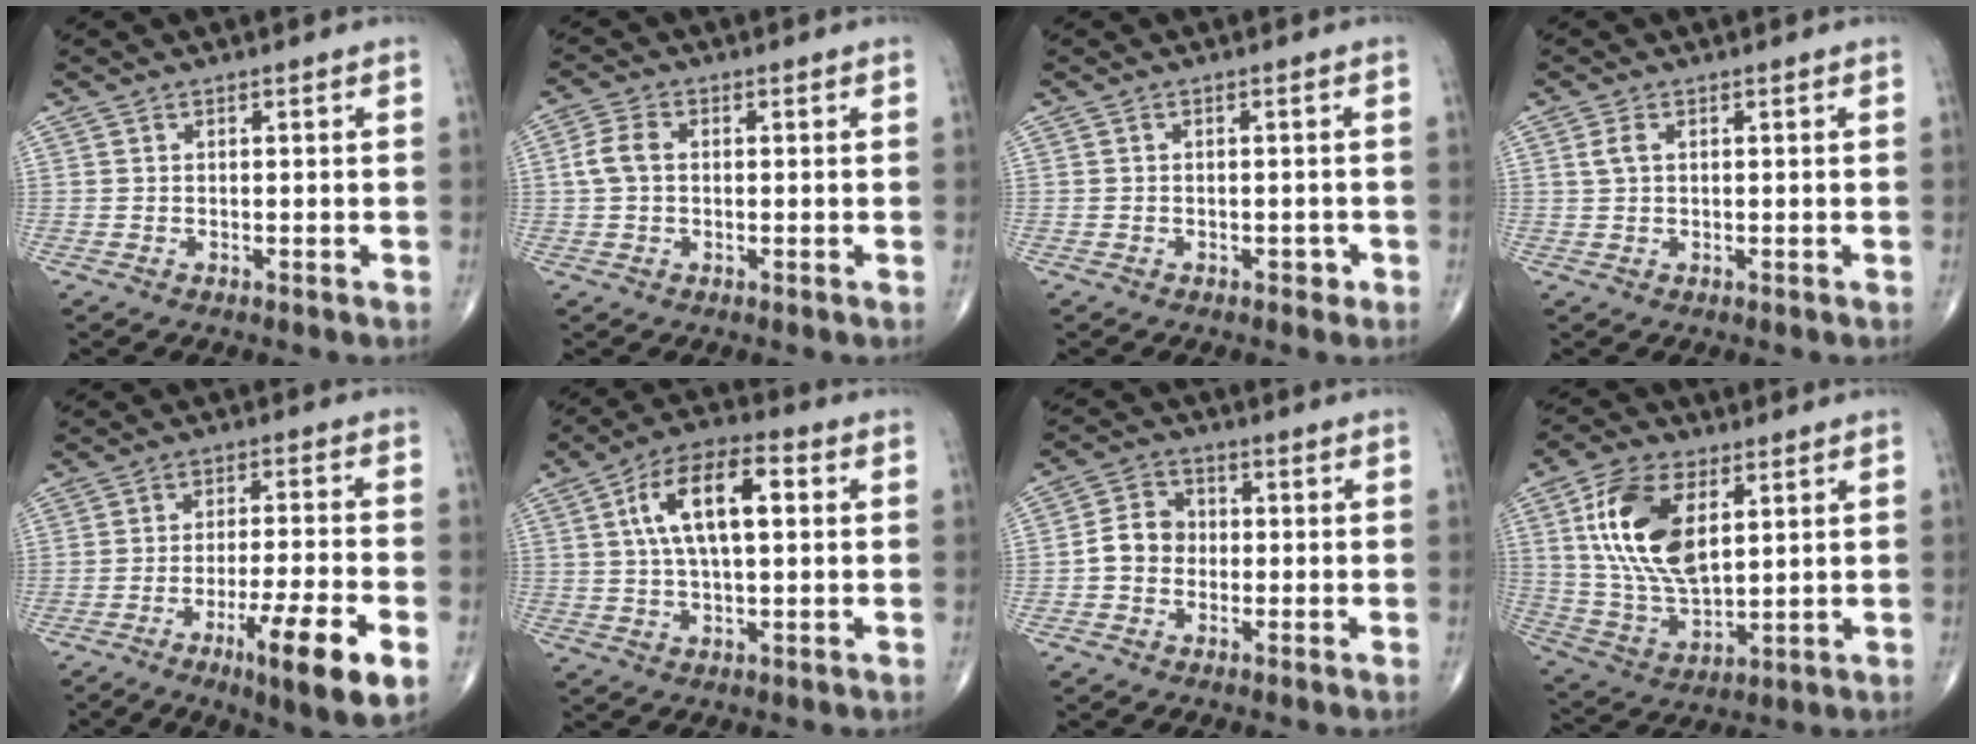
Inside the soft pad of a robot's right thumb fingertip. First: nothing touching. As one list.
[{"total": 4.2, "force": [0.3, 2.8, 3.1], "torque": [-0.071, 0.013, 0.001]}, {"total": 1.4, "force": [-0.7, 0.9, 0.7], "torque": [-0.005, 0.002, -0.011]}, {"total": 2.0, "force": [0.6, 1.1, 1.6], "torque": [-0.039, 0.007, 0.012]}, {"total": 13.1, "force": [-5.8, 1.7, 11.7], "torque": [-0.192, 0.007, -0.088]}, {"total": 13.3, "force": [2.8, 5.9, 11.6], "torque": [-0.202, 0.021, 0.044]}, {"total": 6.1, "force": [-0.7, 5.2, 3.1], "torque": [-0.040, 0.022, -0.024]}, {"total": 16.8, "force": [5.2, 8.8, 13.4], "torque": [-0.251, -0.015, 0.105]}]